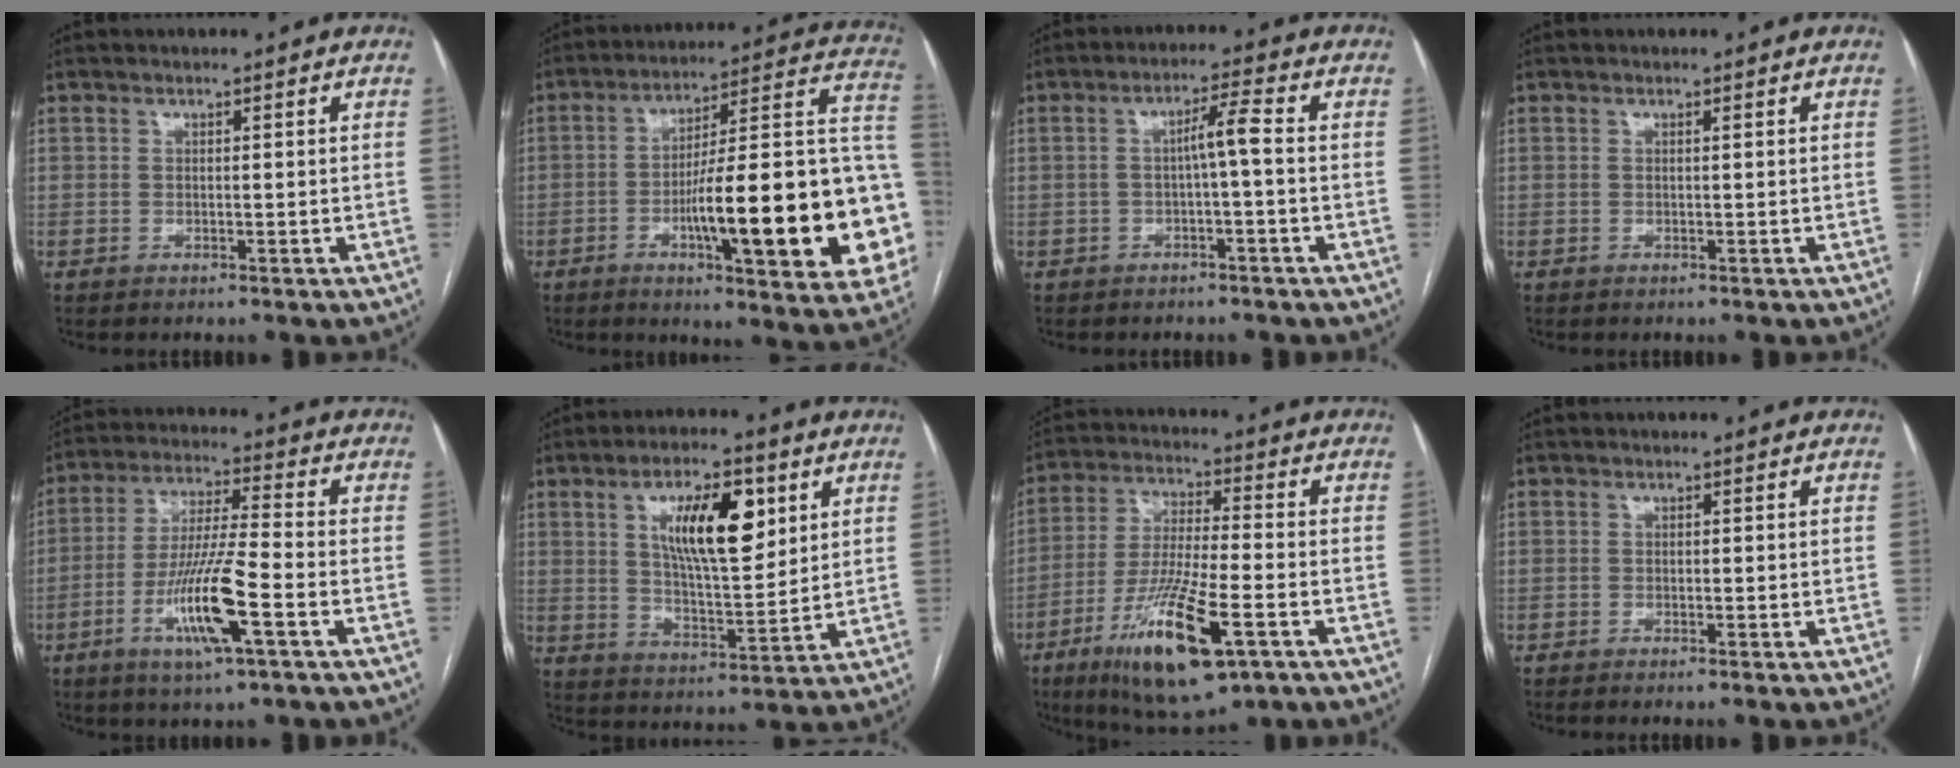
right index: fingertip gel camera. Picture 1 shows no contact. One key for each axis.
{"total": 27.7, "fx": -6.1, "fy": 3.9, "fz": 26.7, "tx": -0.288, "ty": 0.014, "tz": -0.083}
{"total": 3.9, "fx": -0.5, "fy": 0.0, "fz": 3.9, "tx": -0.064, "ty": 0.018, "tz": -0.005}
{"total": 0.0}
{"total": 12.3, "fx": -4.6, "fy": 0.5, "fz": 11.4, "tx": -0.222, "ty": -0.010, "tz": -0.086}
{"total": 12.7, "fx": 4.8, "fy": 3.9, "fz": 11.1, "tx": -0.193, "ty": 0.006, "tz": 0.085}
{"total": 16.8, "fx": -7.8, "fy": 3.2, "fz": 14.6, "tx": -0.291, "ty": -0.031, "tz": -0.129}
{"total": 0.5, "fx": -0.4, "fy": -0.1, "fz": 0.4, "tx": -0.009, "ty": 0.000, "tz": -0.007}